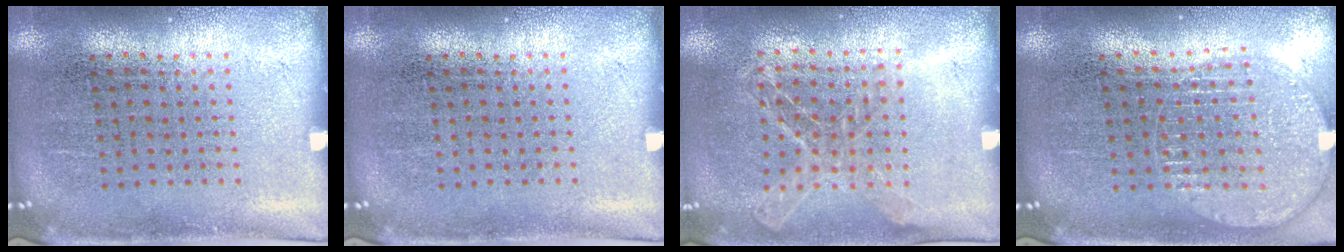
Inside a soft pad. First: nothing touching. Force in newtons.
{"total": 0.0}
{"total": 1.1, "press": 1.1, "slide": 0.1}
{"total": 1.5, "press": 1.4, "slide": 0.6}